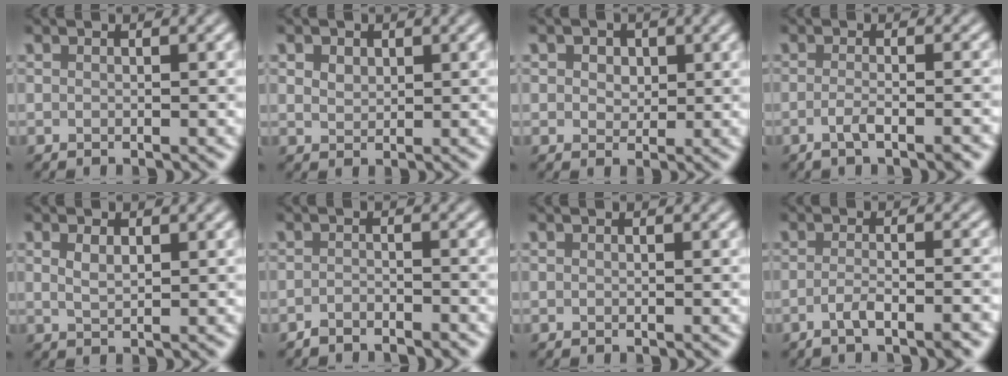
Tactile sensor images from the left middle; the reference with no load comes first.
{"total": 1.8, "force": [1.0, 1.2, 0.9], "torque": [-0.015, 0.005, 0.012]}
{"total": 2.2, "force": [0.9, 1.6, 1.2], "torque": [-0.018, 0.004, 0.004]}
{"total": 3.0, "force": [-1.4, 0.9, 2.4], "torque": [-0.032, 0.001, -0.033]}
{"total": 1.6, "force": [0.7, 0.7, 1.2], "torque": [-0.027, -0.001, 0.016]}
{"total": 1.5, "force": [-1.4, 0.3, 0.4], "torque": [-0.006, 0.001, -0.030]}
{"total": 0.0}
{"total": 3.2, "force": [-1.8, 0.8, 2.5], "torque": [-0.036, 0.002, -0.042]}